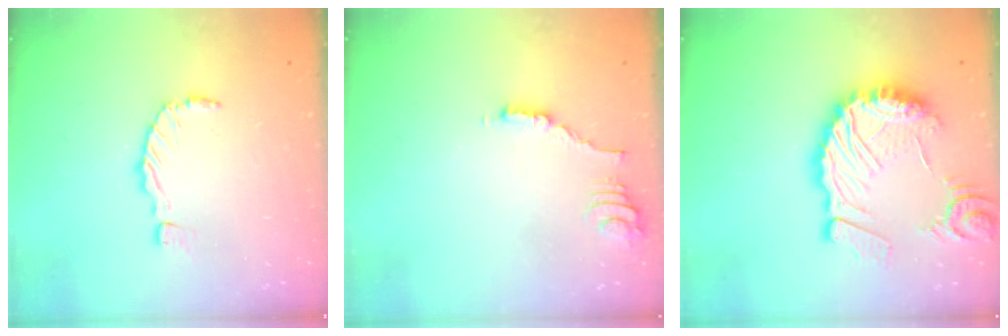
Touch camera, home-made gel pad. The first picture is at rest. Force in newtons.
{"total": 1.6, "press": 1.6, "slide": 0.4}
{"total": 15.4, "press": 15.3, "slide": 1.8}